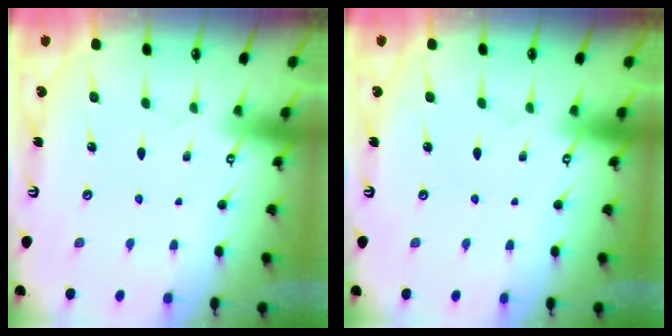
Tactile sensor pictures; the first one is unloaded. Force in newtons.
{"total": 0.0}